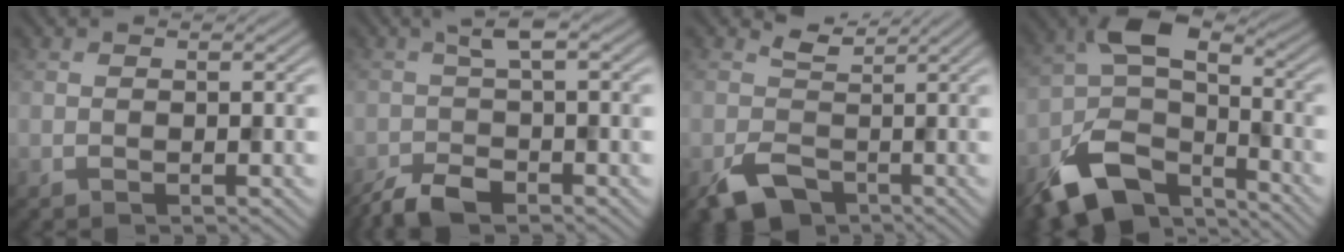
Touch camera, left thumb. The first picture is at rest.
{"total": 4.8, "force": [-2.5, 1.6, 3.8], "torque": [-0.078, -0.003, -0.056]}
{"total": 5.1, "force": [-1.1, 3.9, 3.2], "torque": [-0.076, -0.017, -0.020]}
{"total": 13.4, "force": [-7.7, 6.9, 8.5], "torque": [-0.166, -0.017, -0.150]}